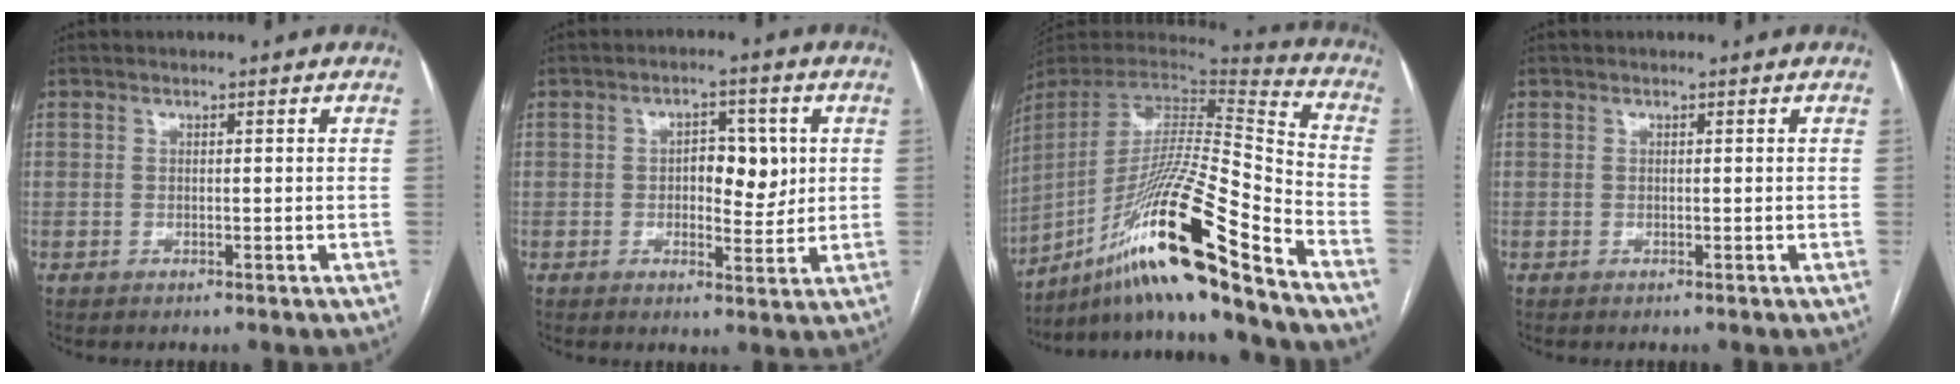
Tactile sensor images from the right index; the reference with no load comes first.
{"total": 6.0, "force": [0.8, 3.2, 5.0], "torque": [-0.067, 0.007, 0.013]}
{"total": 26.2, "force": [-17.7, -0.2, 19.3], "torque": [-0.345, -0.016, -0.318]}
{"total": 0.0}